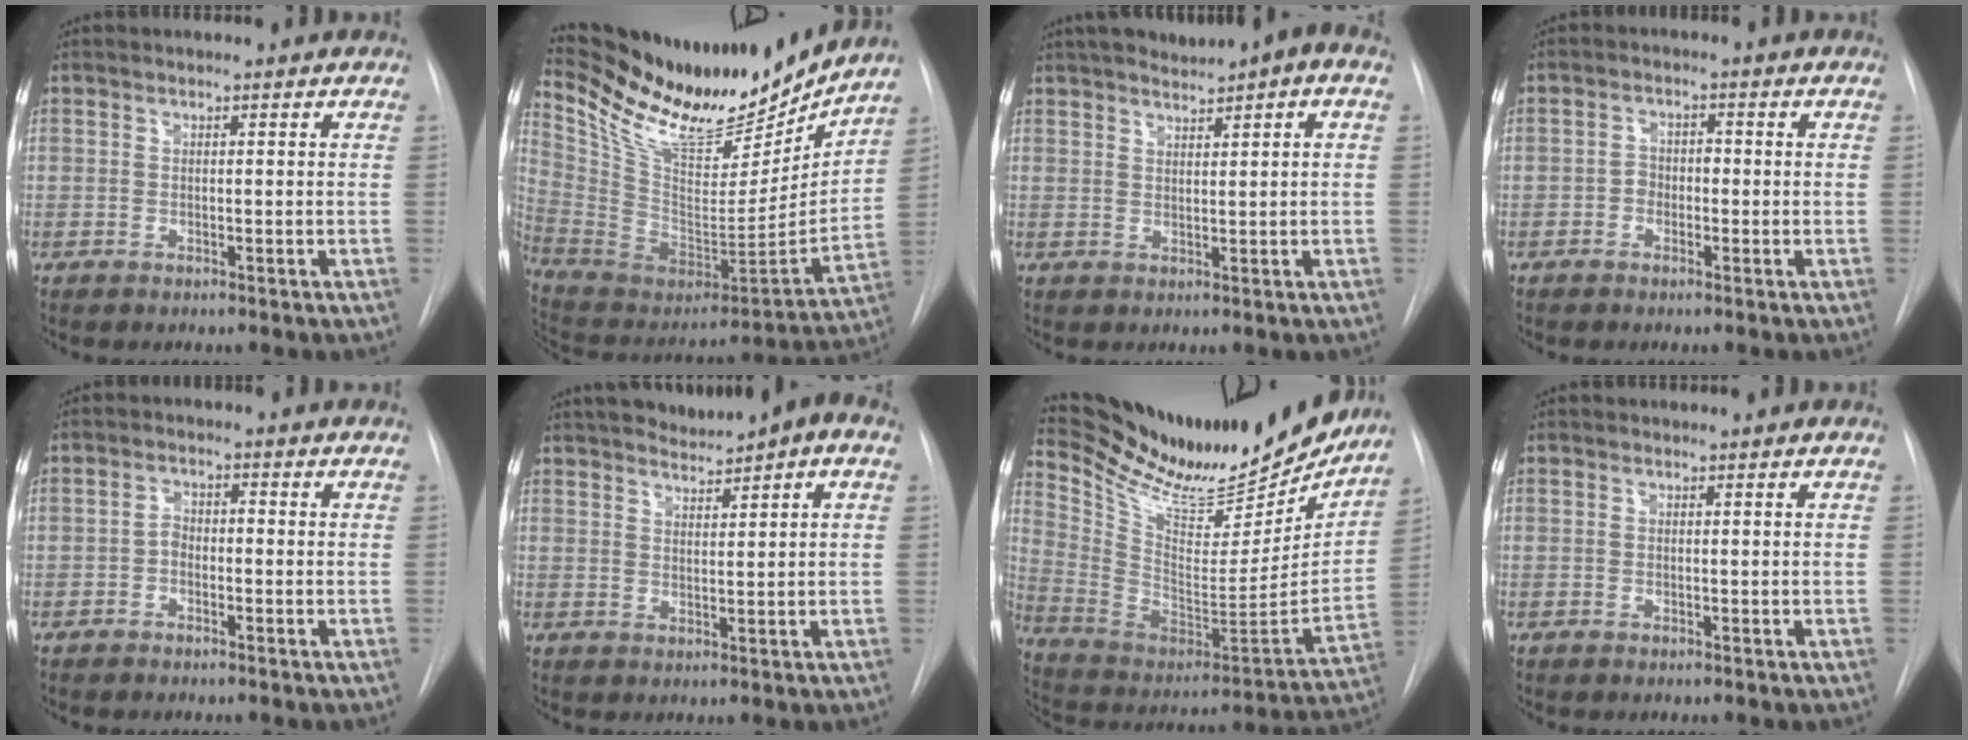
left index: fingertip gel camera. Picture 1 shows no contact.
{"total": 25.0, "force": [22.0, 5.3, 10.6], "torque": [-0.198, -0.047, 0.359]}
{"total": 9.2, "force": [6.2, 1.6, 6.6], "torque": [-0.101, 0.031, 0.086]}
{"total": 2.2, "force": [-0.8, 1.7, 1.2], "torque": [-0.015, 0.011, -0.016]}
{"total": 2.1, "force": [-0.9, 1.3, 1.3], "torque": [-0.020, 0.007, -0.019]}
{"total": 8.4, "force": [6.5, 1.4, 5.2], "torque": [-0.078, 0.020, 0.092]}
{"total": 27.5, "force": [24.0, 6.6, 11.9], "torque": [-0.202, -0.048, 0.366]}
{"total": 0.0}